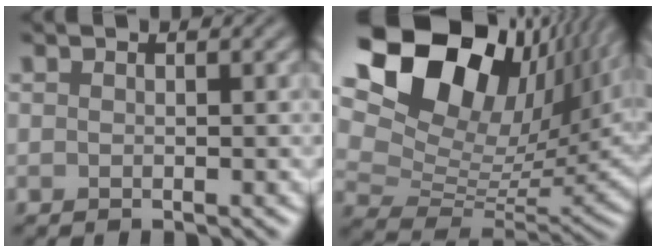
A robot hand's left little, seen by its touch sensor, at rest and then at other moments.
{"total": 19.2, "force": [9.5, 11.5, 12.0], "torque": [-0.218, 0.054, 0.155]}